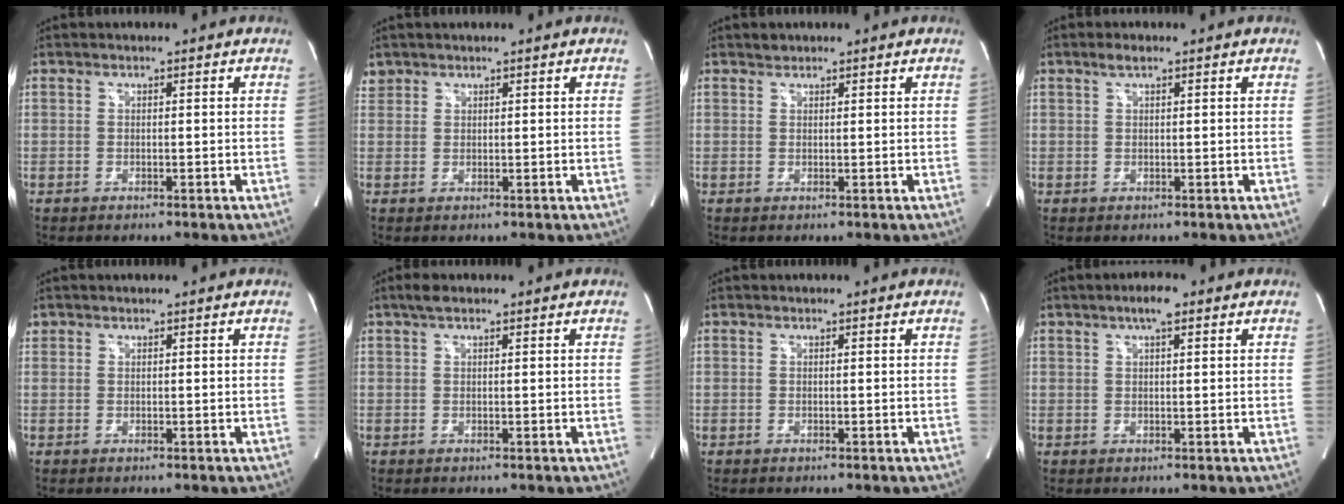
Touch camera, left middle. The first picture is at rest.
{"total": 1.7, "force": [1.4, 1.0, -0.1], "torque": [0.005, 0.012, 0.026]}
{"total": 0.9, "force": [0.8, 0.3, 0.0], "torque": [-0.003, 0.002, 0.013]}
{"total": 1.4, "force": [1.0, 0.4, 0.9], "torque": [-0.019, 0.007, 0.019]}
{"total": 0.7, "force": [0.5, 0.5, 0.0], "torque": [0.000, 0.010, 0.009]}
{"total": 2.2, "force": [1.5, 0.6, 1.5], "torque": [-0.033, 0.016, 0.026]}
{"total": 0.0}
{"total": 3.2, "force": [1.9, 0.6, 2.5], "torque": [-0.048, 0.009, 0.032]}